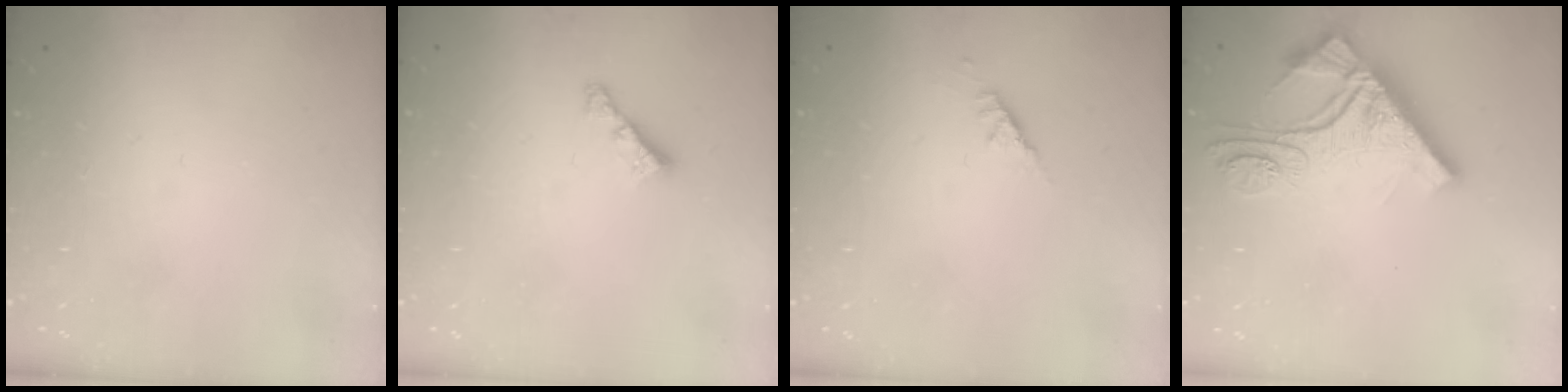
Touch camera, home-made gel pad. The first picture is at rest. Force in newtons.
{"total": 4.5, "press": 4.4, "slide": 0.7}
{"total": 2.5, "press": 2.4, "slide": 0.7}
{"total": 11.8, "press": 11.8, "slide": 1.2}